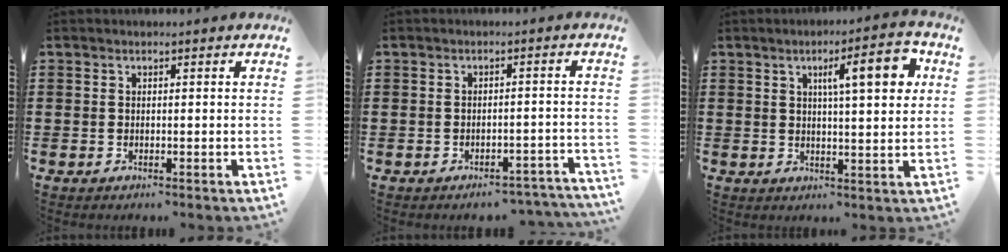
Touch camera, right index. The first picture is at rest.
{"total": 2.9, "force": [-2.8, 0.4, 0.1], "torque": [-0.008, 0.000, -0.061]}
{"total": 8.7, "force": [3.2, 2.0, 7.9], "torque": [-0.118, -0.006, 0.043]}